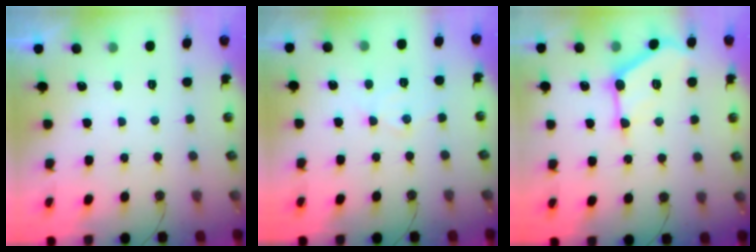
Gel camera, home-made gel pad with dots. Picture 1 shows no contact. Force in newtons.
{"total": 7.3, "press": 7.3, "slide": 0.6}
{"total": 13.6, "press": 13.6, "slide": 0.7}